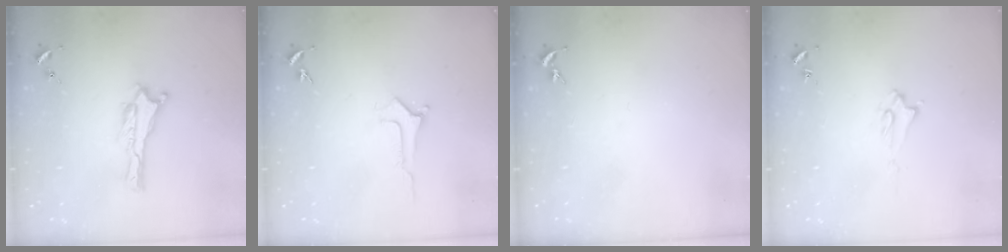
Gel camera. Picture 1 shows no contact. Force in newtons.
{"total": 0.0}
{"total": 0.0}
{"total": 1.9, "press": 1.8, "slide": 0.4}